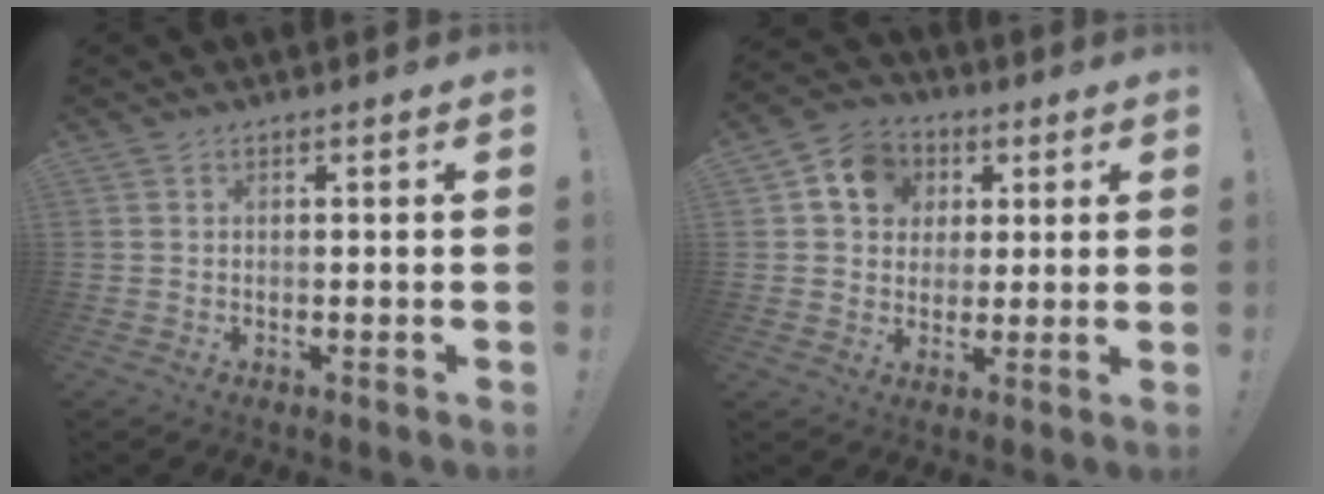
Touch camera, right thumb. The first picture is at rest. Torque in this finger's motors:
{"motor_torque": [1.19, 1.22, 0.65, 0.22, 0.07]}